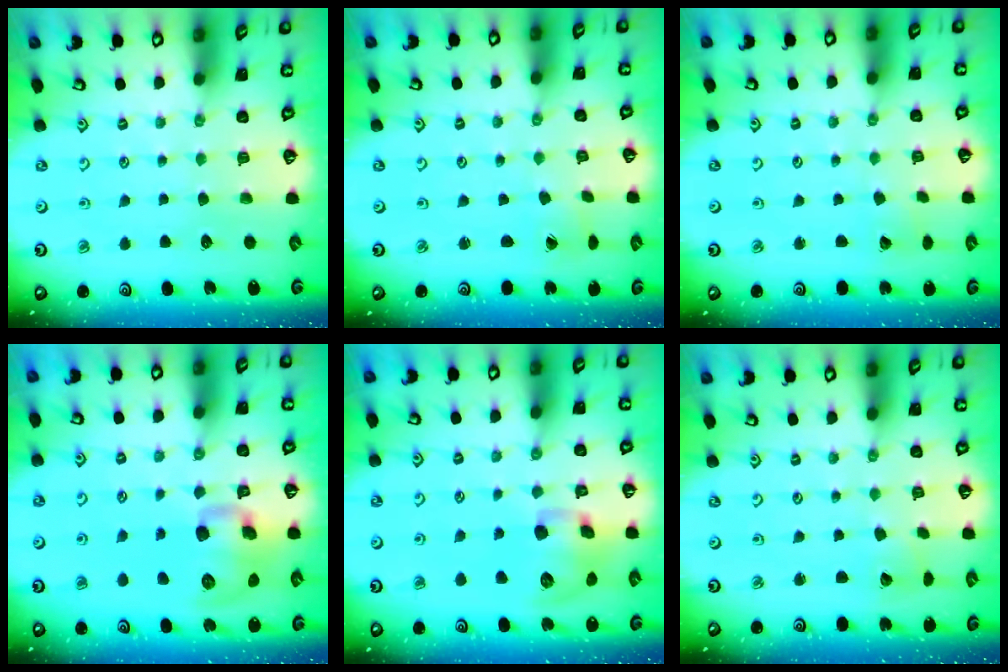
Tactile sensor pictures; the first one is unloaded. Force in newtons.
{"total": 0.5, "press": 0.5, "slide": 0.1}
{"total": 2.3, "press": 2.3, "slide": 0.1}
{"total": 13.0, "press": 12.8, "slide": 2.3}
{"total": 13.0, "press": 12.9, "slide": 2.0}
{"total": 2.3, "press": 2.3, "slide": 0.3}